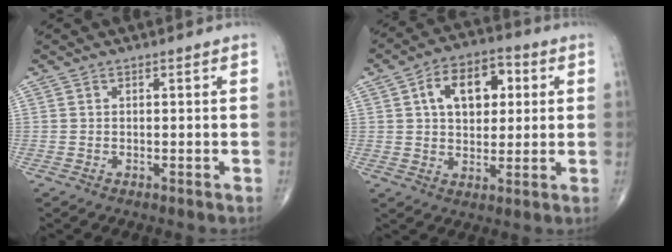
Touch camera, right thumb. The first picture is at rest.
{"total": 12.1, "force": [3.2, 7.5, 8.9], "torque": [-0.111, 0.008, 0.046]}